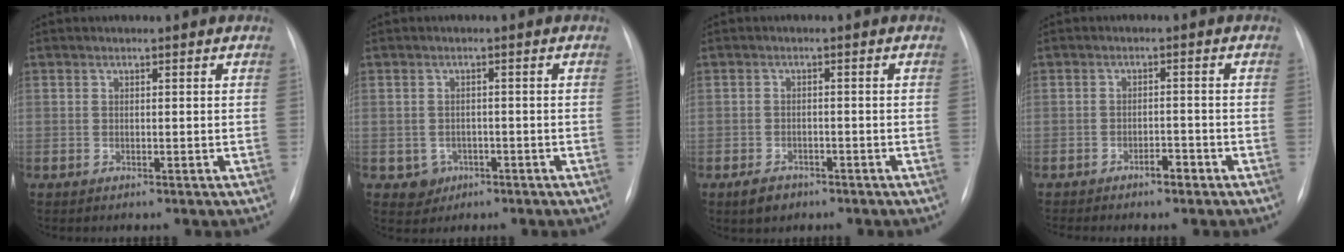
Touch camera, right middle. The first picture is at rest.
{"total": 2.9, "force": [-1.2, 2.6, 0.4], "torque": [-0.001, 0.009, -0.010]}
{"total": 3.2, "force": [-2.2, 1.9, 1.3], "torque": [-0.028, 0.001, -0.028]}
{"total": 2.9, "force": [-2.2, 0.8, 1.7], "torque": [-0.026, 0.004, -0.034]}